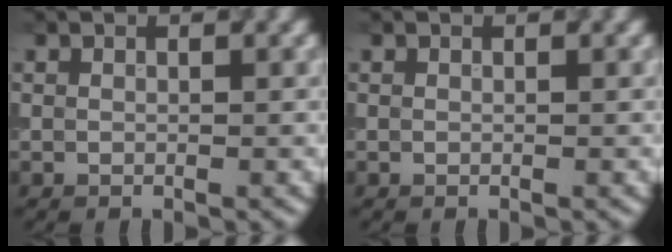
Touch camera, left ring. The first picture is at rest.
{"total": 0.0}